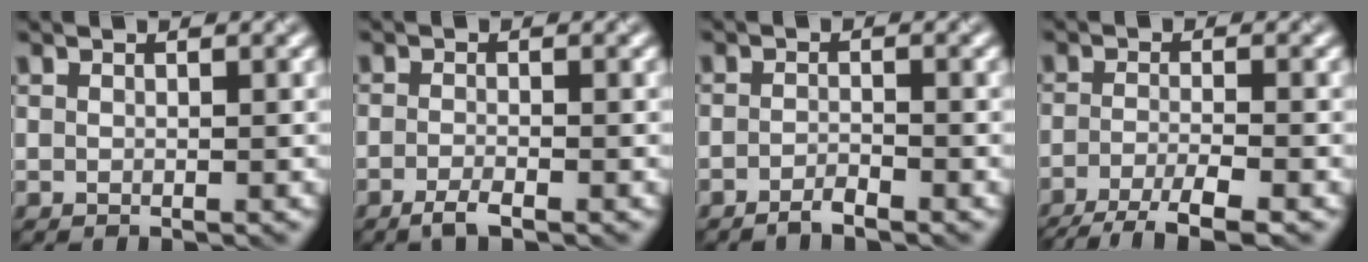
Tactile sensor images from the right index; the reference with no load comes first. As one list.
[{"total": 1.9, "force": [-1.2, 0.4, 1.4], "torque": [-0.027, -0.001, -0.026]}, {"total": 1.4, "force": [-1.2, 0.2, 0.8], "torque": [-0.016, 0.002, -0.026]}, {"total": 5.4, "force": [-3.7, 1.1, 3.7], "torque": [-0.060, -0.005, -0.072]}]